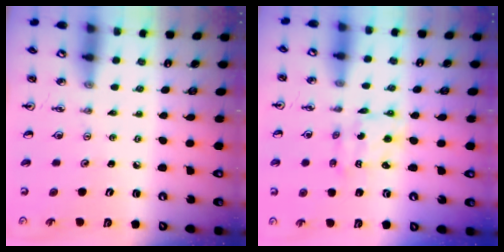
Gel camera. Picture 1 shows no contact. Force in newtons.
{"total": 2.8, "press": 2.8, "slide": 0.3}